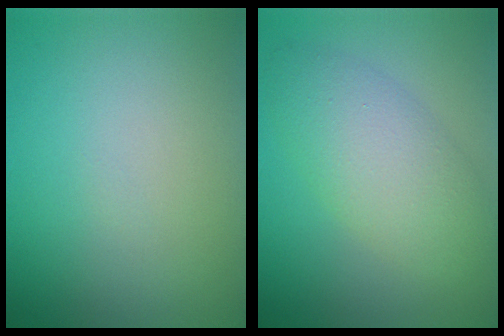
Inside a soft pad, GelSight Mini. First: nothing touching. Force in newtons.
{"total": 5.5, "press": 5.5, "slide": 0.3}